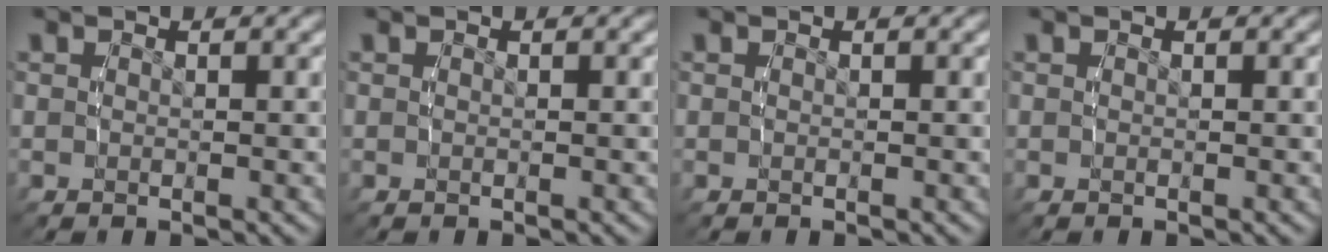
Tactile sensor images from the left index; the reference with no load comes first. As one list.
[{"total": 0.0}, {"total": 0.0}, {"total": 0.0}]